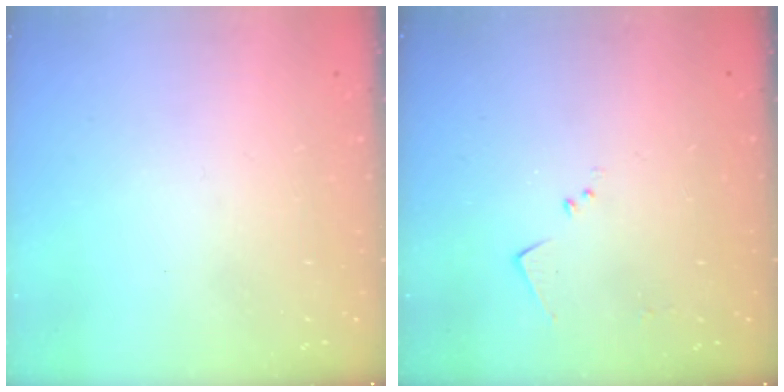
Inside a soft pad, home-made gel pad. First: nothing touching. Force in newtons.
{"total": 6.3, "press": 6.3, "slide": 1.0}